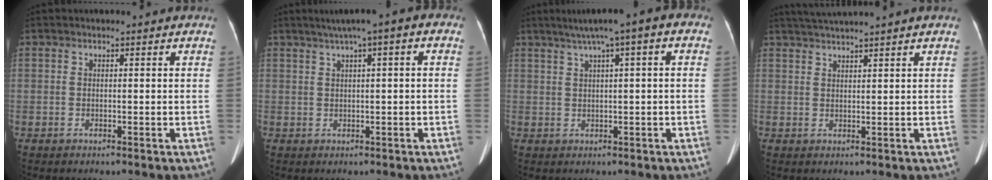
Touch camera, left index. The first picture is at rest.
{"total": 5.5, "force": [2.4, 1.0, 4.8], "torque": [-0.073, 0.028, 0.031]}
{"total": 7.1, "force": [3.1, 1.2, 6.3], "torque": [-0.099, 0.034, 0.042]}
{"total": 5.4, "force": [4.8, -1.4, 2.2], "torque": [-0.036, 0.022, 0.082]}